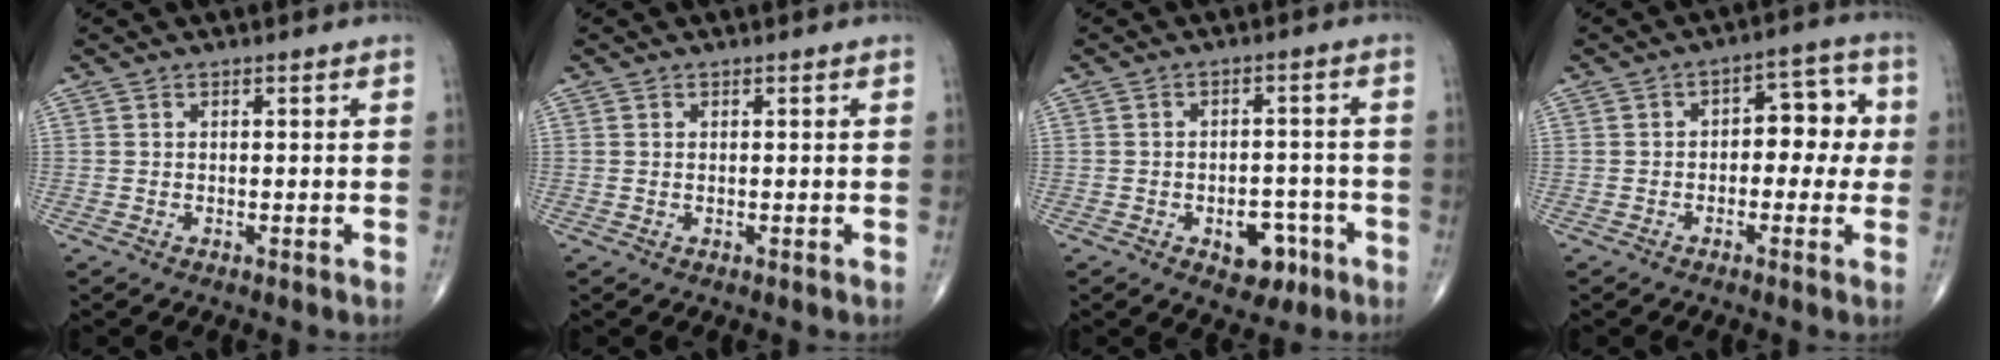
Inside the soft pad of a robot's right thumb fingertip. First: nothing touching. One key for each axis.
{"total": 0.0}
{"total": 6.9, "fx": -3.2, "fy": 4.4, "fz": 4.3, "tx": -0.029, "ty": 0.026, "tz": -0.037}
{"total": 8.4, "fx": 0.0, "fy": 5.1, "fz": 6.7, "tx": -0.044, "ty": 0.031, "tz": -0.009}